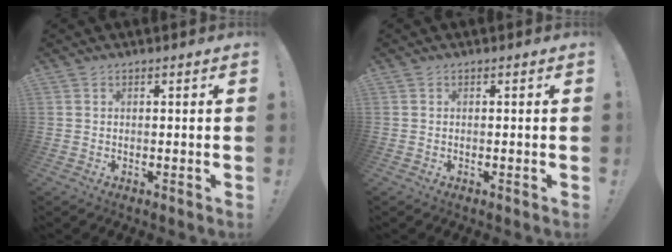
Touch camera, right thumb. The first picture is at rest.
{"total": 0.0}